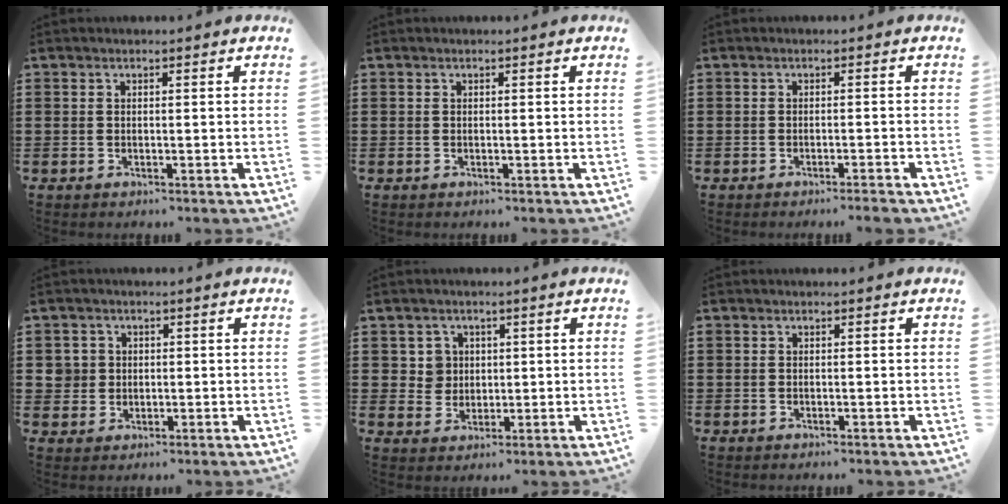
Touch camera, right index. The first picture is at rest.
{"total": 0.0}
{"total": 1.3, "force": [-1.1, -0.3, 0.6], "torque": [-0.010, 0.000, -0.022]}
{"total": 2.8, "force": [0.3, 2.8, 0.5], "torque": [-0.024, 0.010, 0.003]}
{"total": 3.7, "force": [0.9, 3.5, 0.7], "torque": [-0.031, 0.012, 0.015]}
{"total": 0.0}